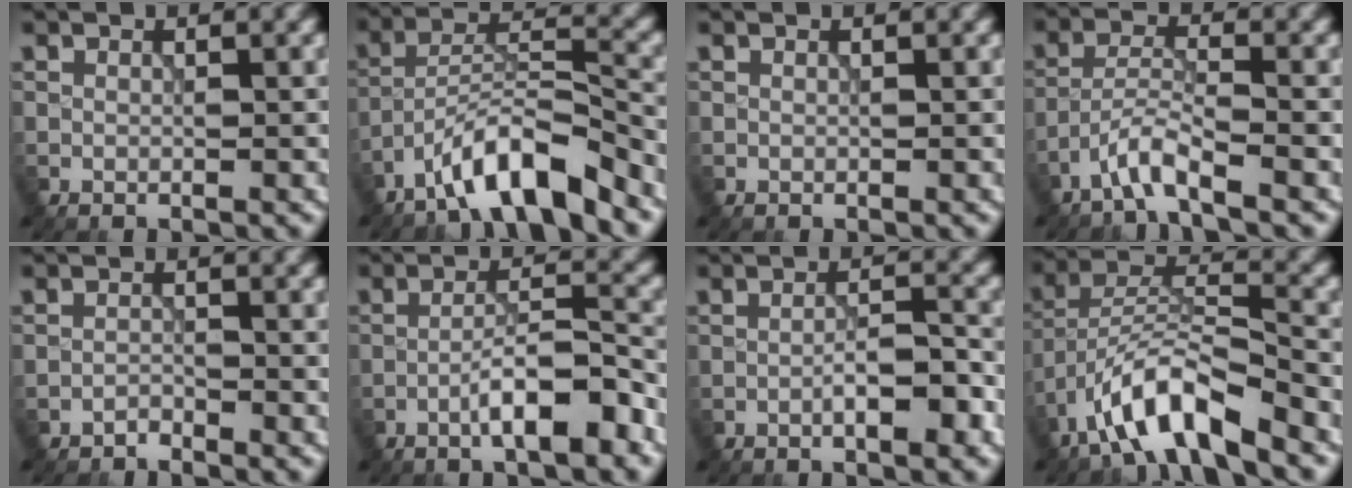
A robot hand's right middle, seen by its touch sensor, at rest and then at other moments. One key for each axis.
{"total": 7.2, "fx": -5.5, "fy": 1.4, "fz": 4.5, "tx": -0.073, "ty": 0.010, "tz": -0.098}
{"total": 0.0}
{"total": 3.1, "fx": -2.4, "fy": 0.2, "fz": 2.0, "tx": -0.037, "ty": 0.009, "tz": -0.056}
{"total": 1.0, "fx": -1.0, "fy": 0.1, "fz": 0.0, "tx": 0.002, "ty": 0.002, "tz": -0.022}
{"total": 5.4, "fx": -2.9, "fy": 1.1, "fz": 4.4, "tx": -0.069, "ty": 0.015, "tz": -0.051}
{"total": 3.5, "fx": -1.5, "fy": 0.8, "fz": 3.0, "tx": -0.047, "ty": 0.009, "tz": -0.026}
{"total": 8.4, "fx": -5.7, "fy": 2.4, "fz": 5.7, "tx": -0.099, "ty": 0.009, "tz": -0.105}